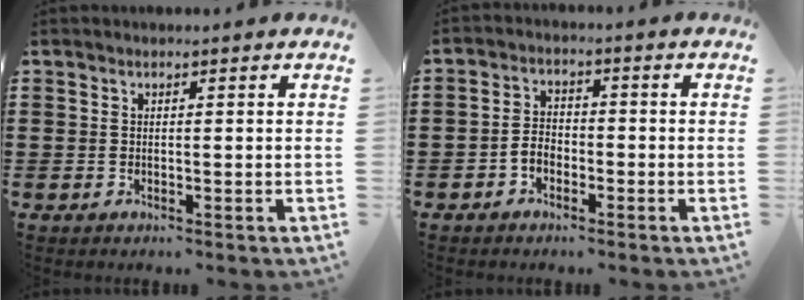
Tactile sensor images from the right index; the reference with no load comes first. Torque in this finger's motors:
{"motor_torque": [2.14, 0.00, 0.11, 0.06]}